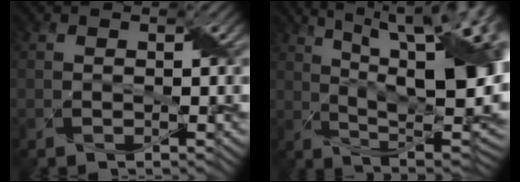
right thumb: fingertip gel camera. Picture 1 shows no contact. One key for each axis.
{"total": 19.8, "fx": 5.8, "fy": 8.2, "fz": 17.1, "tx": -0.240, "ty": 0.049, "tz": 0.099}